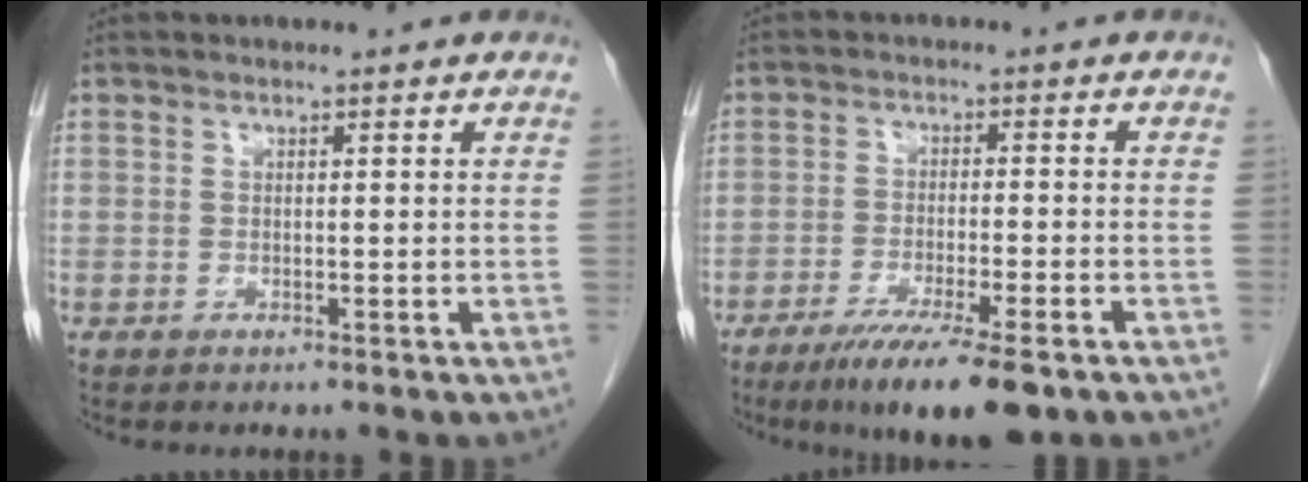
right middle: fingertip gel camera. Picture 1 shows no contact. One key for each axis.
{"total": 10.9, "fx": -7.4, "fy": 1.1, "fz": 7.9, "tx": -0.122, "ty": -0.023, "tz": -0.113}